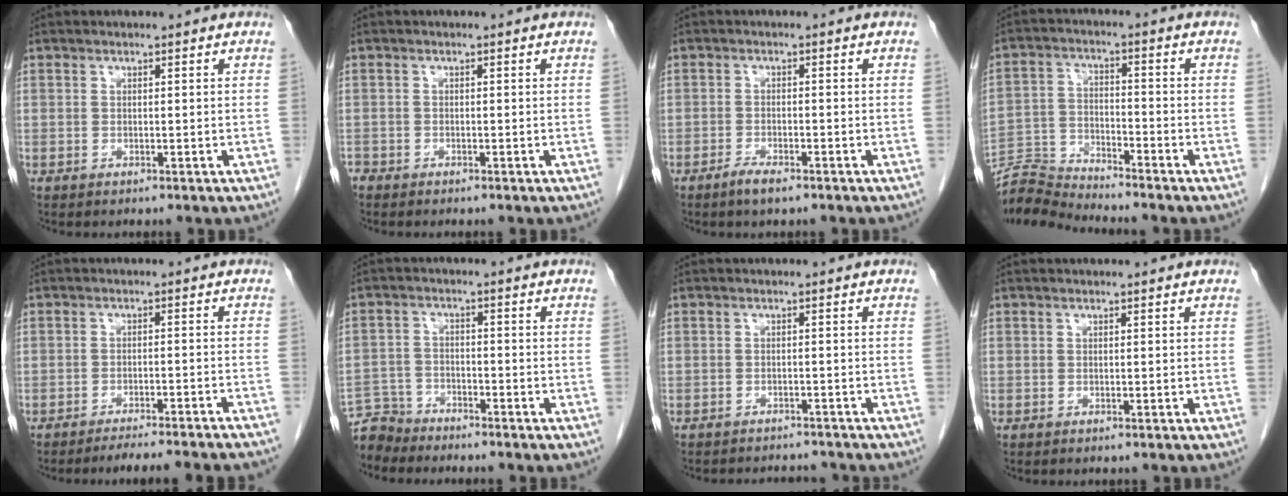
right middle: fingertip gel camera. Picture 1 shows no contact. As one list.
[{"total": 1.2, "force": [-1.0, 0.6, 0.1], "torque": [-0.008, -0.001, -0.019]}, {"total": 2.4, "force": [-1.8, 0.4, 1.6], "torque": [-0.038, -0.004, -0.032]}, {"total": 6.7, "force": [-6.5, -1.0, -0.6], "torque": [0.005, -0.002, -0.126]}, {"total": 12.4, "force": [-11.5, -0.1, 4.8], "torque": [-0.047, -0.014, -0.142]}, {"total": 5.0, "force": [-4.8, 1.1, -0.8], "torque": [0.018, -0.002, -0.092]}, {"total": 5.2, "force": [-5.1, 1.0, 0.5], "torque": [-0.008, -0.001, -0.064]}, {"total": 0.0}]